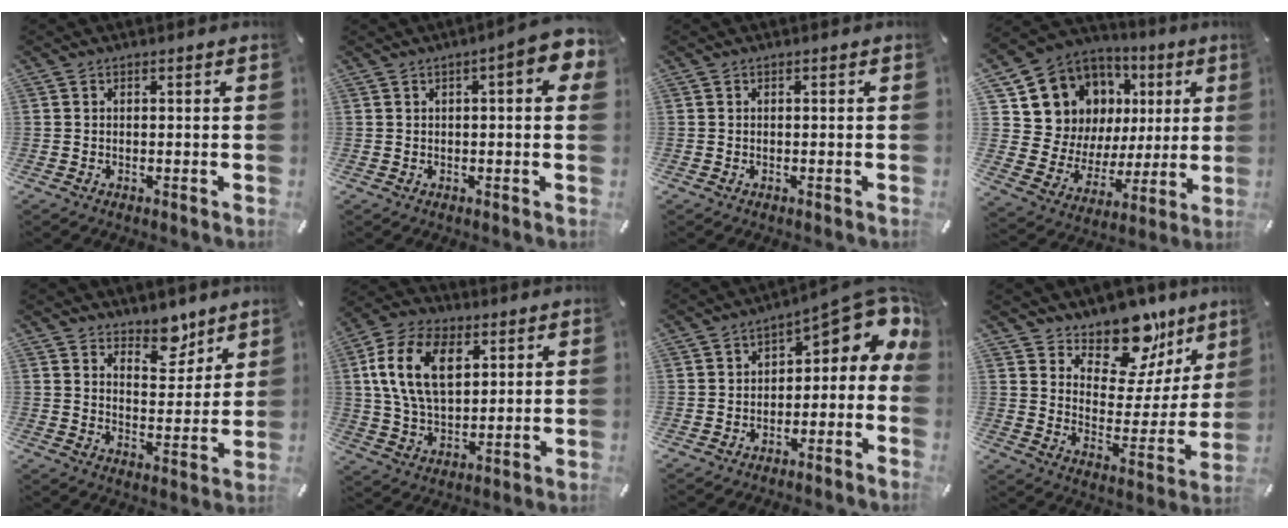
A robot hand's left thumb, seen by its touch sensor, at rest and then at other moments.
{"total": 7.1, "force": [2.4, 1.9, 6.4], "torque": [-0.088, -0.010, 0.035]}
{"total": 0.0}
{"total": 13.0, "force": [6.2, 11.2, 2.0], "torque": [-0.044, -0.062, 0.140]}
{"total": 8.2, "force": [7.0, 4.1, 1.3], "torque": [0.001, -0.061, 0.127]}
{"total": 14.5, "force": [4.6, 9.3, 10.1], "torque": [-0.221, 0.004, 0.080]}
{"total": 9.1, "force": [3.5, 4.8, 6.9], "torque": [-0.086, -0.032, 0.056]}
{"total": 14.5, "force": [12.3, 6.9, 3.4], "torque": [-0.050, -0.117, 0.219]}